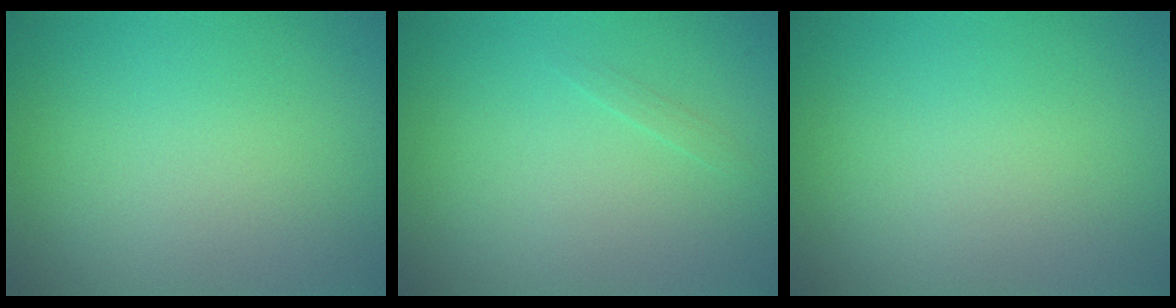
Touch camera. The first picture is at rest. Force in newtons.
{"total": 0.5, "press": 0.5, "slide": 0.0}
{"total": 0.0}